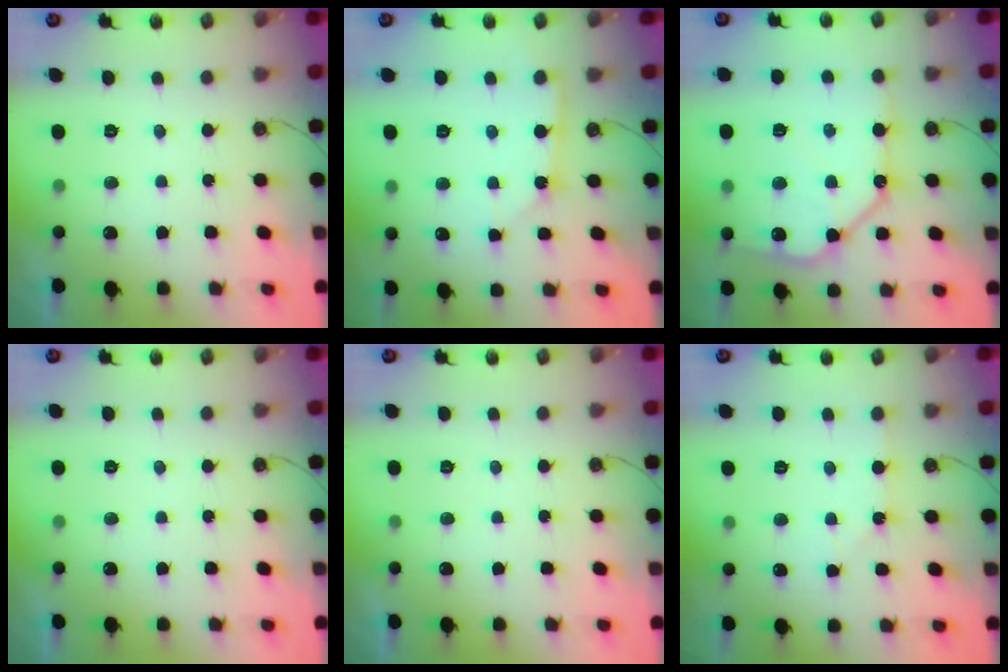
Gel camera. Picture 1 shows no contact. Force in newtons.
{"total": 3.3, "press": 3.3, "slide": 0.3}
{"total": 15.5, "press": 15.4, "slide": 1.9}
{"total": 0.0}
{"total": 0.0}
{"total": 1.5, "press": 1.5, "slide": 0.2}